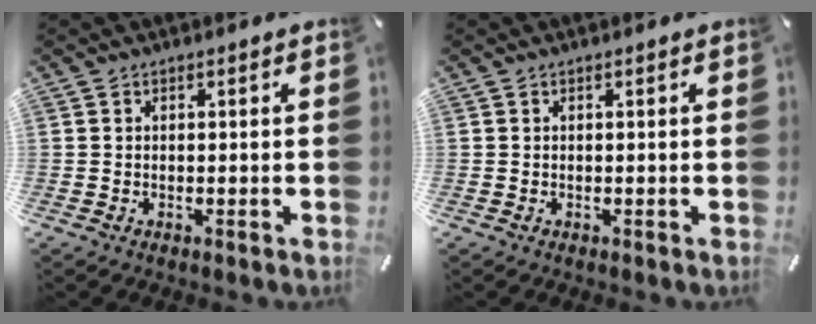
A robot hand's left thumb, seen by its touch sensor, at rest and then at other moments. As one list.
[{"total": 0.0}]